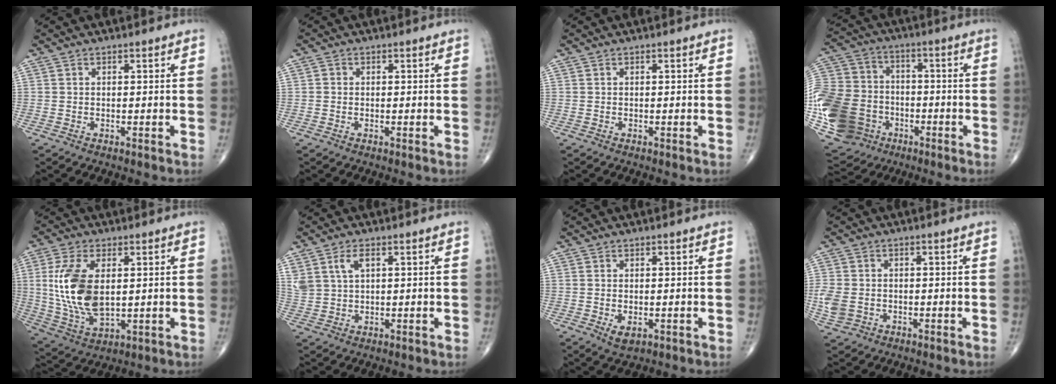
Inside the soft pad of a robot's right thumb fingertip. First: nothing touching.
{"total": 0.7, "force": [-0.1, 0.7, 0.2], "torque": [-0.001, 0.002, -0.004]}
{"total": 0.0}
{"total": 24.9, "force": [-7.2, 20.0, 12.9], "torque": [-0.305, 0.038, -0.123]}
{"total": 14.4, "force": [1.8, 7.6, 12.1], "torque": [-0.251, -0.012, 0.046]}
{"total": 5.6, "force": [2.5, 3.2, 3.9], "torque": [-0.084, -0.003, 0.055]}
{"total": 2.7, "force": [-0.6, 1.6, 2.1], "torque": [-0.032, -0.004, -0.002]}
{"total": 6.1, "force": [-1.4, 4.9, 3.4], "torque": [-0.083, 0.003, -0.021]}